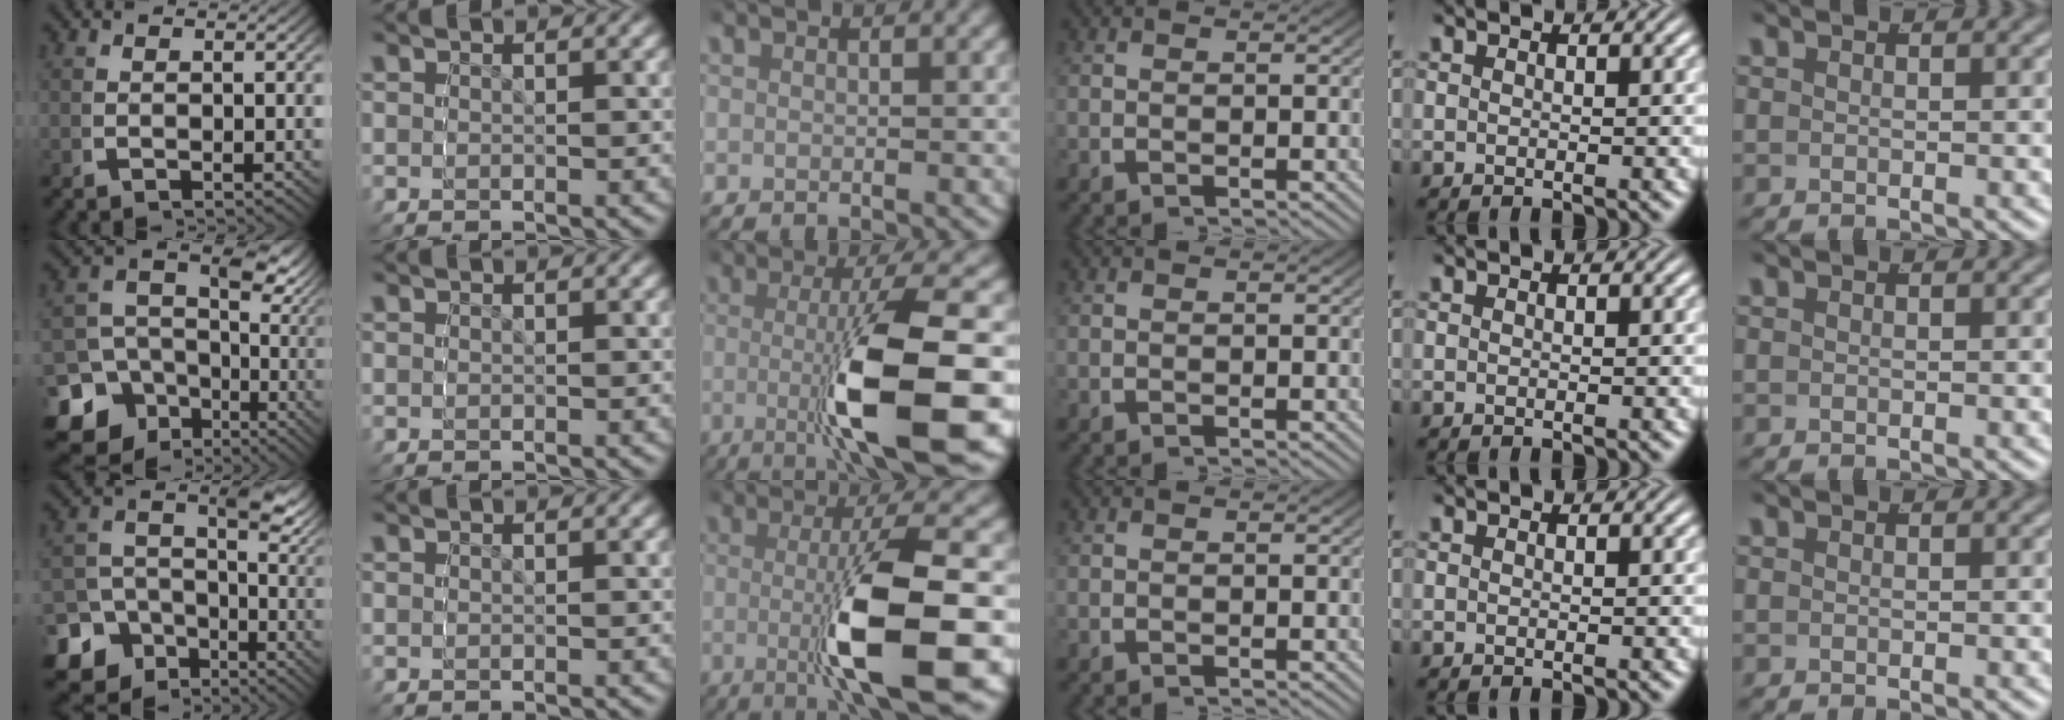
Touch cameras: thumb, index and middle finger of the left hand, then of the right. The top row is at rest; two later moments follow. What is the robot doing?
{"motion": "grasp_and_lifting", "object": "cloth"}